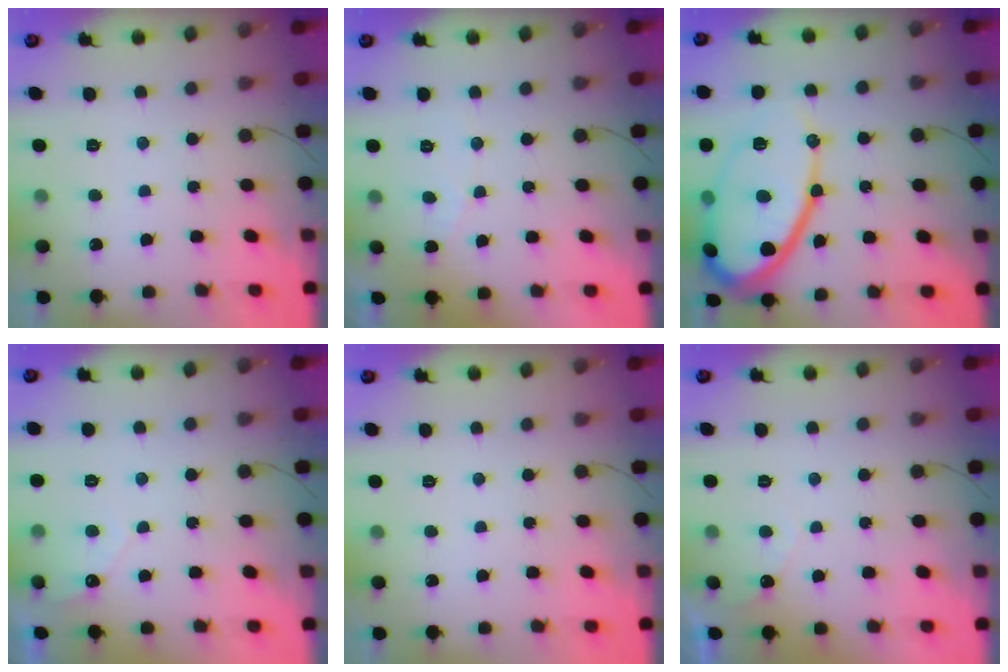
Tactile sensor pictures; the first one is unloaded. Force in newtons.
{"total": 2.2, "press": 2.2, "slide": 0.1}
{"total": 20.7, "press": 20.5, "slide": 2.1}
{"total": 3.4, "press": 3.4, "slide": 0.1}
{"total": 0.0}
{"total": 2.6, "press": 2.6, "slide": 0.1}